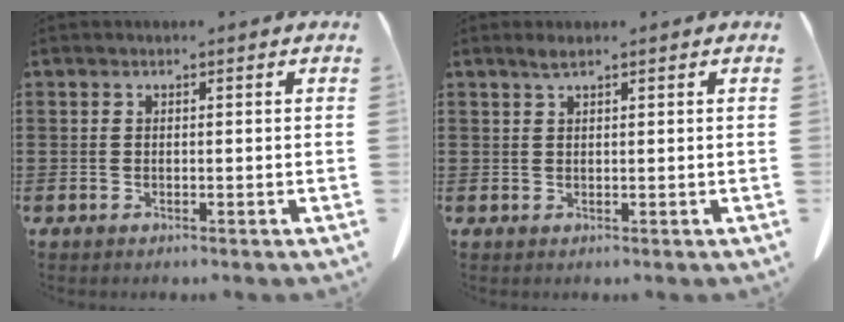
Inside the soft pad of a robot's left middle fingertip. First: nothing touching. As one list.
[{"total": 1.3, "force": [0.9, 0.1, 0.9], "torque": [-0.021, -0.001, 0.017]}]